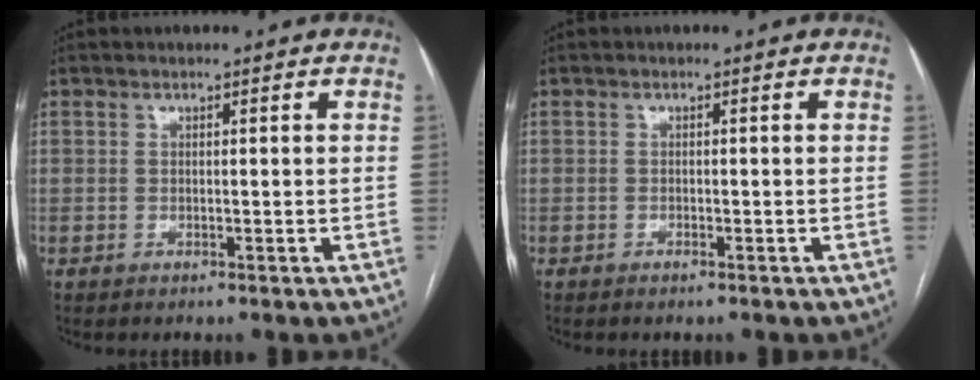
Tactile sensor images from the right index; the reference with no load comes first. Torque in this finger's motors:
{"motor_torque": [0.28, -0.08, 0.05, 0.01]}